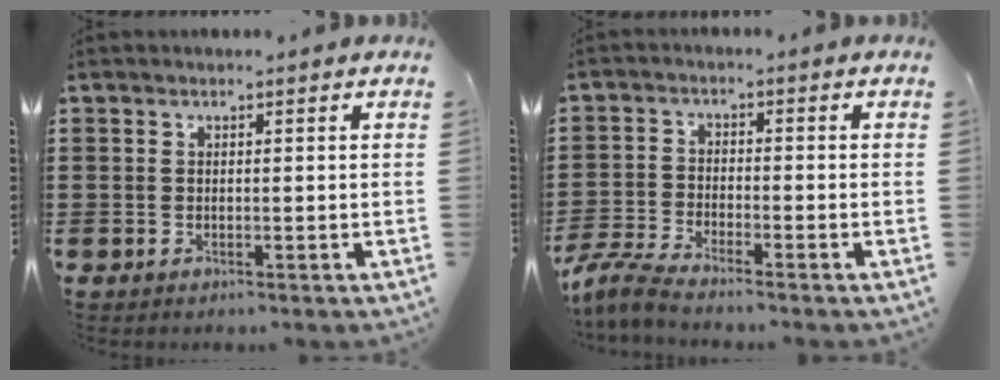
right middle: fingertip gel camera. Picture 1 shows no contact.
{"total": 4.3, "force": [-3.9, 0.1, 1.9], "torque": [-0.069, -0.018, -0.085]}